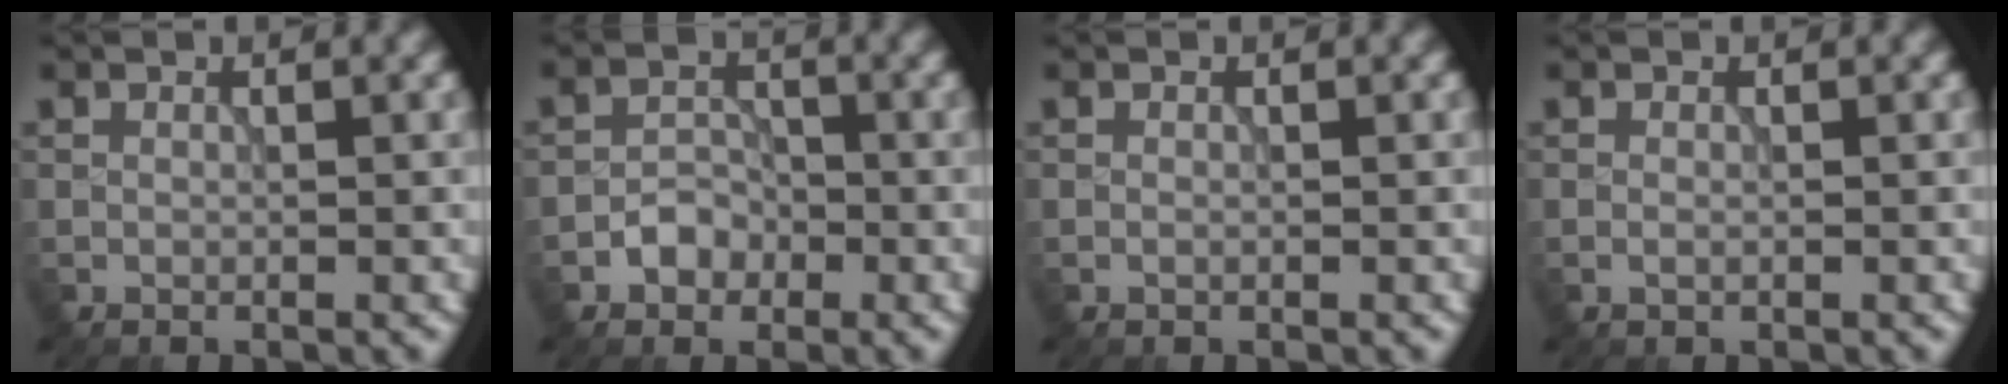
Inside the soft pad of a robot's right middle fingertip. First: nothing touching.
{"total": 2.1, "force": [-1.1, 1.6, 0.8], "torque": [-0.009, 0.007, -0.020]}
{"total": 0.0}
{"total": 0.5, "force": [-0.2, 0.2, 0.5], "torque": [-0.012, -0.001, -0.003]}